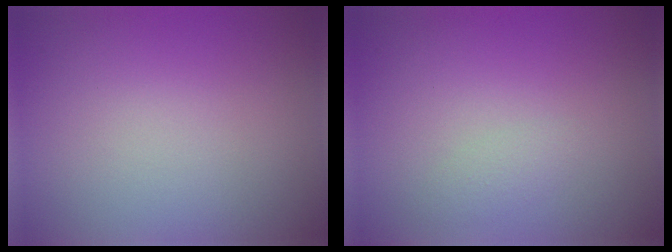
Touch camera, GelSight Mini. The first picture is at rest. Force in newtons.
{"total": 1.0, "press": 1.0, "slide": 0.0}